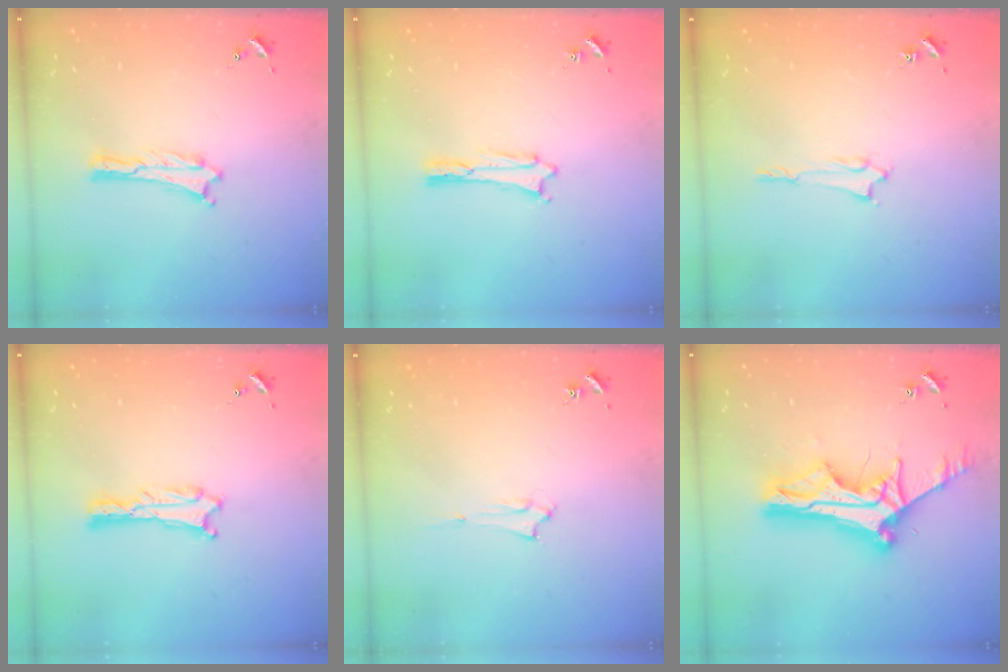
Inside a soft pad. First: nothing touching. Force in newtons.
{"total": 1.1, "press": 1.1, "slide": 0.1}
{"total": 1.2, "press": 1.2, "slide": 0.1}
{"total": 0.6, "press": 0.6, "slide": 0.1}
{"total": 1.5, "press": 1.5, "slide": 0.2}
{"total": 12.6, "press": 12.6, "slide": 1.0}